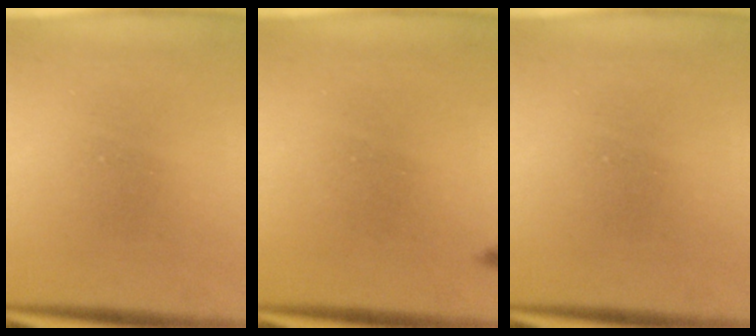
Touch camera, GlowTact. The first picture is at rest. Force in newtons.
{"total": 0.6}
{"total": 0.0}